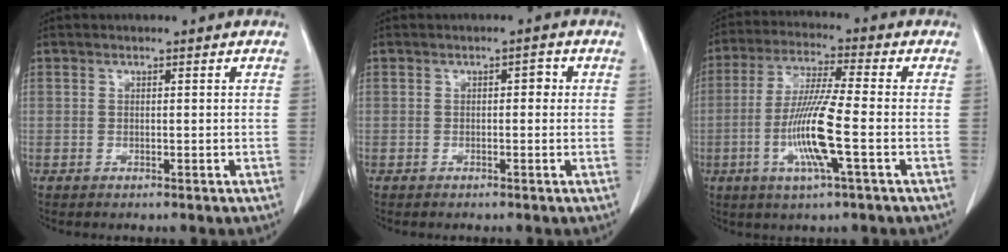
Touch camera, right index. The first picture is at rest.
{"total": 1.3, "force": [0.2, 0.6, 1.1], "torque": [-0.012, 0.009, 0.002]}
{"total": 11.2, "force": [-2.9, 0.0, 10.9], "torque": [-0.217, -0.012, -0.061]}